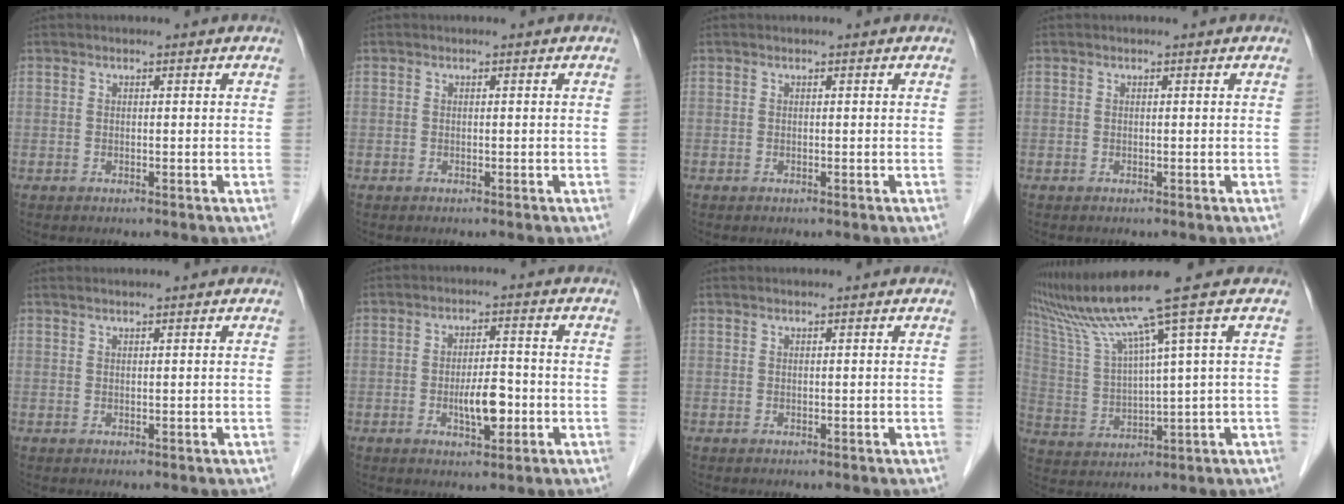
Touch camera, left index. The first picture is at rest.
{"total": 0.0}
{"total": 0.0}
{"total": 0.0}
{"total": 1.4, "force": [1.3, -0.1, 0.6], "torque": [-0.010, 0.014, 0.028]}
{"total": 5.1, "force": [-1.4, 1.7, 4.6], "torque": [-0.079, -0.001, -0.020]}
{"total": 0.7, "force": [0.6, -0.1, 0.3], "torque": [-0.009, 0.010, 0.014]}
{"total": 11.0, "force": [7.9, -3.2, 6.9], "torque": [-0.131, 0.002, 0.152]}